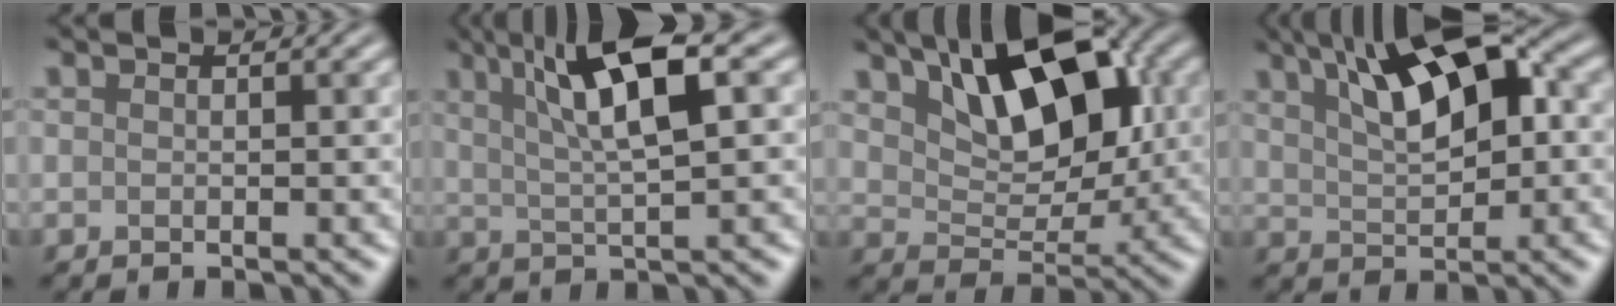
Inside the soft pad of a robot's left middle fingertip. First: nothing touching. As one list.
[{"total": 7.6, "force": [2.7, 1.7, 6.9], "torque": [-0.117, 0.018, 0.054]}, {"total": 9.1, "force": [3.5, 4.8, 6.8], "torque": [-0.112, 0.015, 0.061]}, {"total": 8.8, "force": [3.1, 3.6, 7.4], "torque": [-0.126, 0.028, 0.053]}]